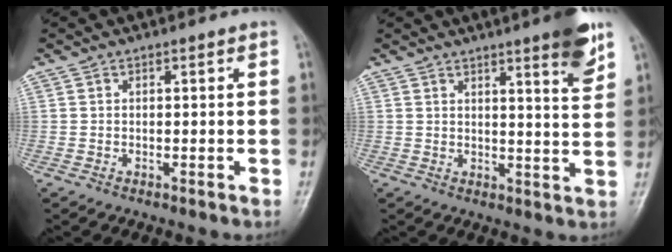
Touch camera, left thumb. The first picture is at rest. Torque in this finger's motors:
{"motor_torque": [1.26, 0.63, 0.68, -0.79, 0.02]}